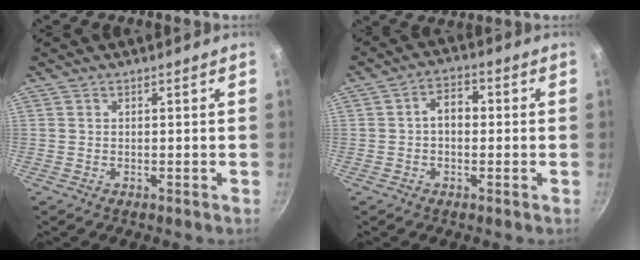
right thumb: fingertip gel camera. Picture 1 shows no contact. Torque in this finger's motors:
{"motor_torque": [0.64, 1.16, 0.88, -0.35, 0.04]}